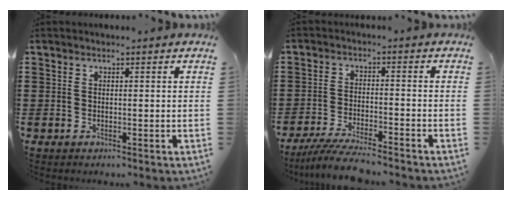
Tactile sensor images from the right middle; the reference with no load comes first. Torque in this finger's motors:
{"motor_torque": [1.18, -0.95, 0.21, 0.10]}